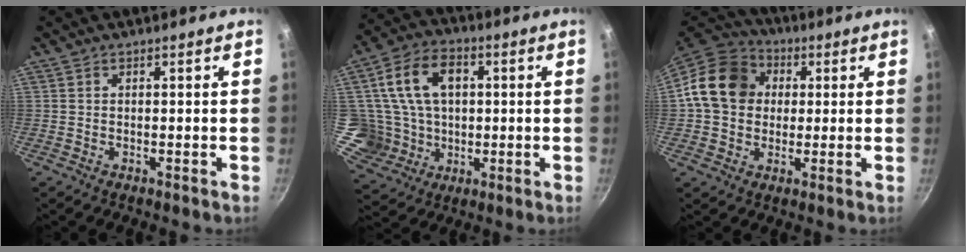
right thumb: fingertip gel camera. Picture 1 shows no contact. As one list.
[{"total": 16.2, "force": [2.4, 13.2, 9.1], "torque": [-0.144, 0.006, 0.051]}, {"total": 15.2, "force": [2.2, 12.7, 8.0], "torque": [-0.118, 0.026, 0.020]}]